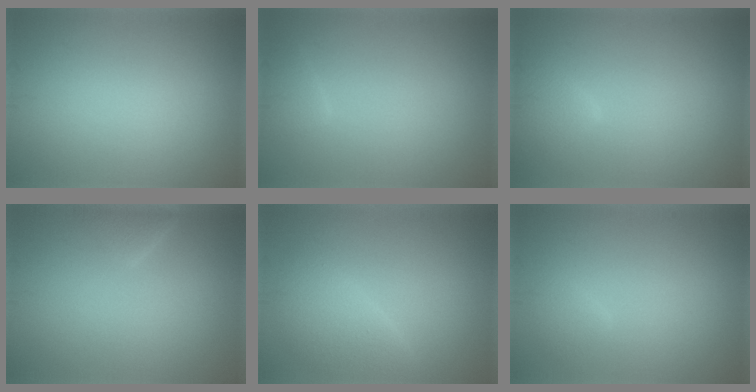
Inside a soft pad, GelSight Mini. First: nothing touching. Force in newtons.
{"total": 1.3, "press": 1.3, "slide": 0.1}
{"total": 2.1, "press": 2.1, "slide": 0.1}
{"total": 1.7, "press": 1.7, "slide": 0.2}
{"total": 2.9, "press": 2.9, "slide": 0.2}
{"total": 1.1, "press": 1.1, "slide": 0.1}